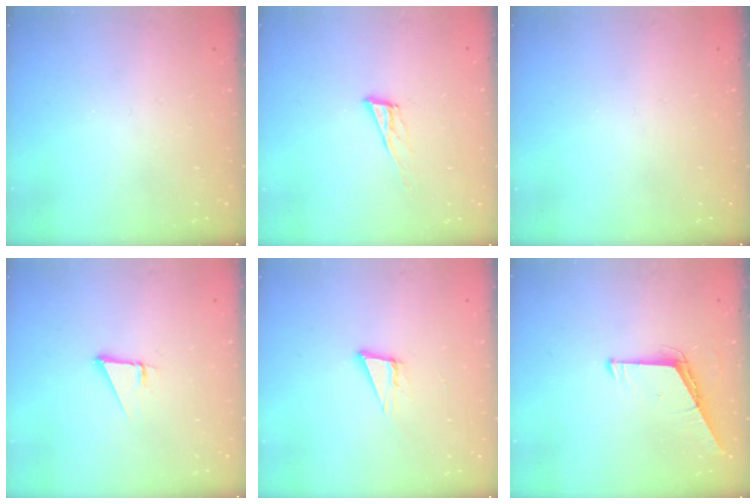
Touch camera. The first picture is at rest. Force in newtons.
{"total": 9.2, "press": 8.7, "slide": 3.0}
{"total": 0.0}
{"total": 2.3, "press": 2.3, "slide": 0.0}
{"total": 6.2, "press": 5.4, "slide": 3.1}
{"total": 6.1, "press": 6.1, "slide": 0.5}